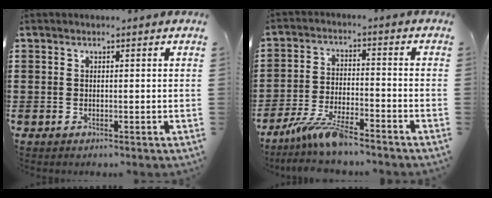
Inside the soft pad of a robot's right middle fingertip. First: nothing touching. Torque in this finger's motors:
{"motor_torque": [1.80, -0.22, 0.78, 0.21]}